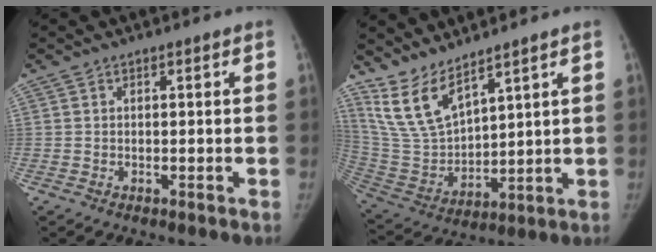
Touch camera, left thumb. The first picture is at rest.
{"total": 11.3, "force": [8.8, 3.9, 6.0], "torque": [-0.108, -0.054, 0.200]}